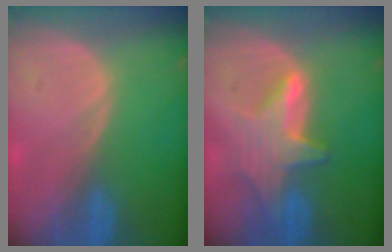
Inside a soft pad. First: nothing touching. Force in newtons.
{"total": 6.9, "press": 6.4, "slide": 2.6}